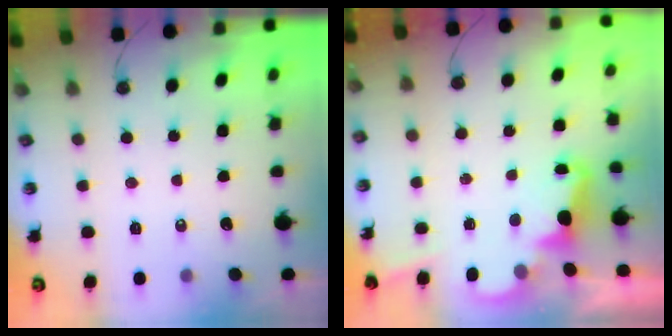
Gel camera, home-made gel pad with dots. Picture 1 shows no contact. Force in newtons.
{"total": 2.4, "press": 2.4, "slide": 0.6}